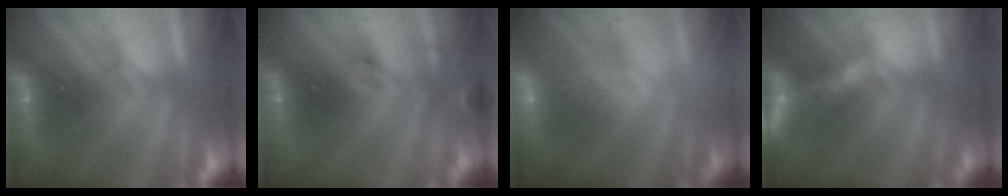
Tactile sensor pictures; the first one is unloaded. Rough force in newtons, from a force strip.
{"total": 2.9}
{"total": 2.5}
{"total": 7.6}